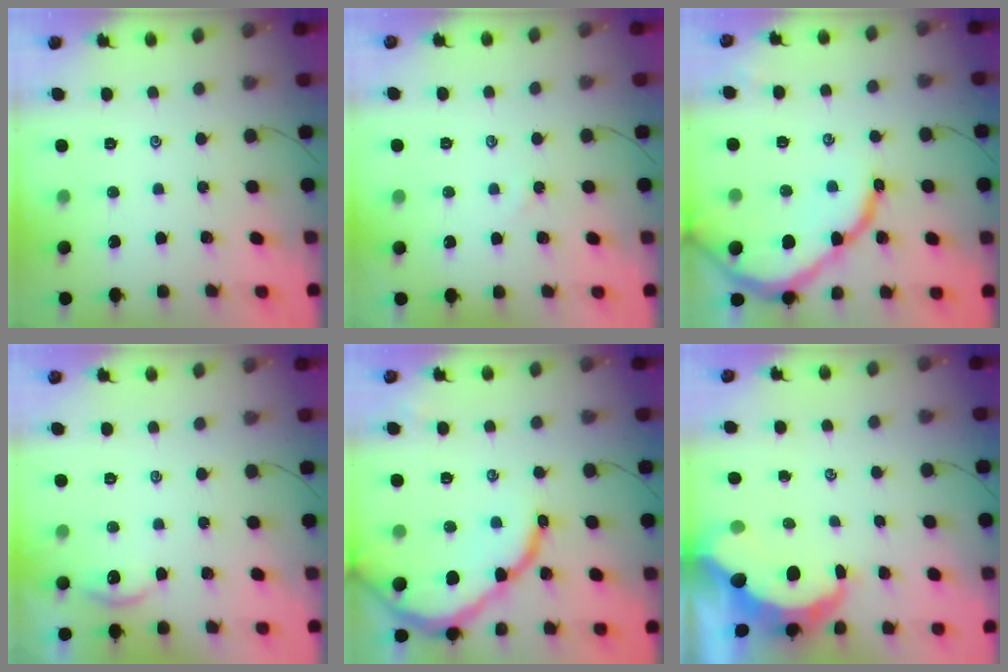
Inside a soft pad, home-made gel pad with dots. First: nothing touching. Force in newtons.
{"total": 1.7, "press": 1.7, "slide": 0.3}
{"total": 12.5, "press": 12.5, "slide": 1.4}
{"total": 1.9, "press": 1.9, "slide": 0.2}
{"total": 12.5, "press": 12.5, "slide": 1.4}
{"total": 8.9, "press": 8.9, "slide": 1.1}